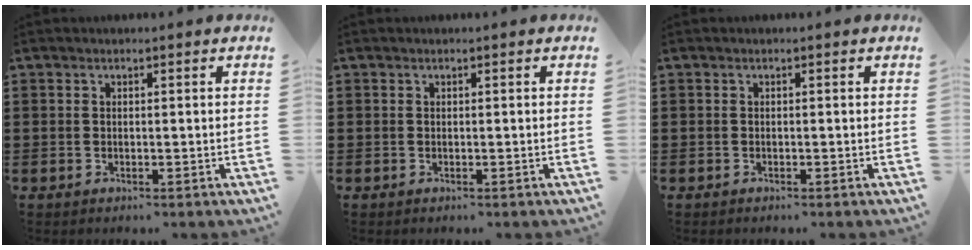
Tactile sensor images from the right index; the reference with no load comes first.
{"total": 0.0}
{"total": 0.0}